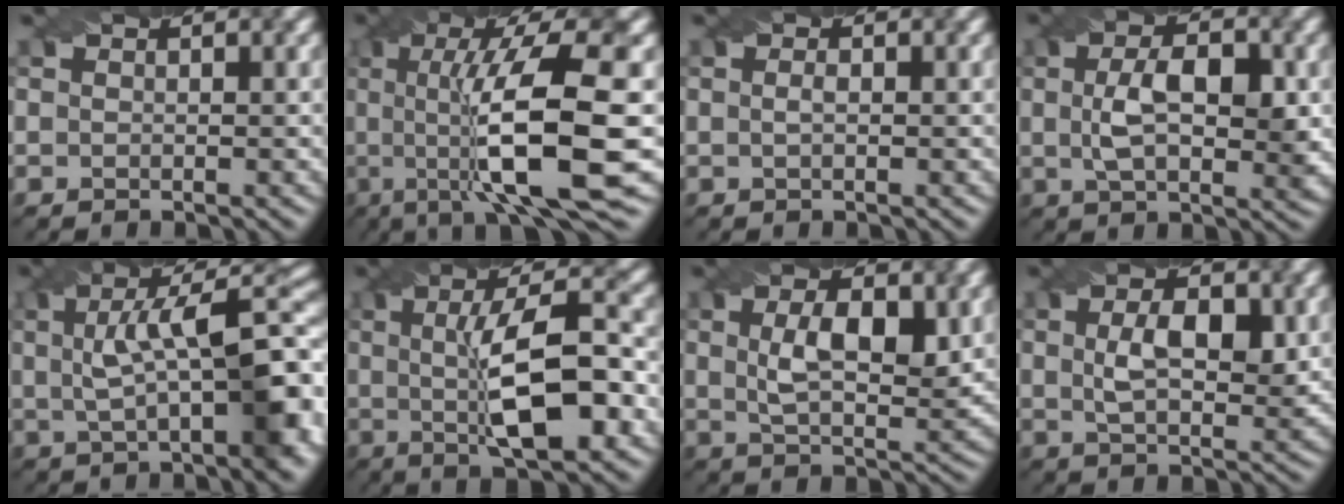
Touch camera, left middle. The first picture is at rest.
{"total": 13.4, "force": [-0.8, 3.1, 13.0], "torque": [-0.196, 0.001, -0.017]}
{"total": 0.8, "force": [-0.1, 0.2, 0.7], "torque": [-0.018, 0.002, 0.000]}
{"total": 6.1, "force": [0.5, 2.9, 5.4], "torque": [-0.094, 0.002, 0.008]}
{"total": 11.9, "force": [1.4, 4.1, 11.1], "torque": [-0.166, 0.011, 0.023]}
{"total": 9.8, "force": [-0.2, 2.7, 9.4], "torque": [-0.142, 0.009, -0.006]}
{"total": 5.7, "force": [1.3, 2.5, 4.9], "torque": [-0.094, -0.002, 0.027]}
{"total": 5.0, "force": [0.9, 2.5, 4.3], "torque": [-0.083, 0.000, 0.018]}